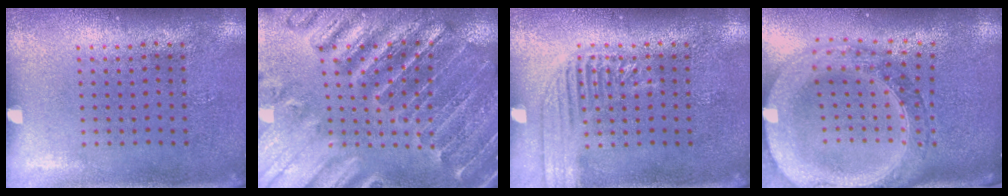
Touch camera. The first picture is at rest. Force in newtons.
{"total": 2.8, "press": 2.8, "slide": 0.4}
{"total": 2.1, "press": 2.1, "slide": 0.3}
{"total": 3.7, "press": 2.9, "slide": 2.2}